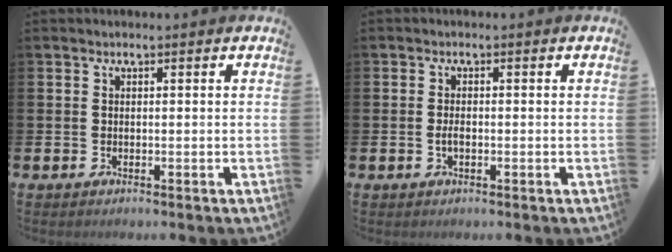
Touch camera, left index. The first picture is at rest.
{"total": 1.4, "force": [-0.3, 0.6, 1.2], "torque": [-0.022, 0.001, -0.007]}